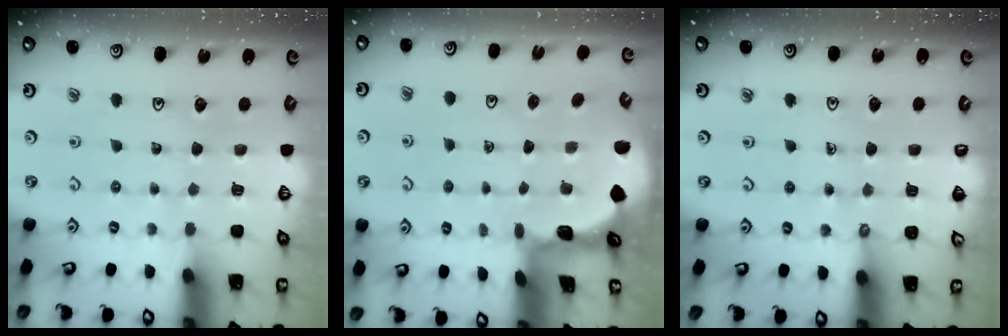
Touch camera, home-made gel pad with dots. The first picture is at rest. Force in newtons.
{"total": 1.3, "press": 1.3, "slide": 0.1}
{"total": 1.7, "press": 1.7, "slide": 0.2}